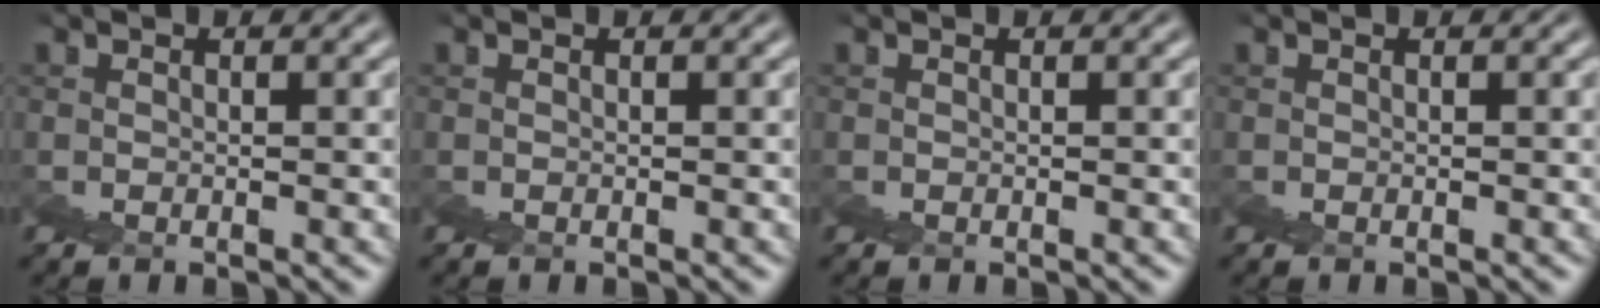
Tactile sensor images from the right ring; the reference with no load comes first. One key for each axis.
{"total": 0.0}
{"total": 0.0}
{"total": 0.0}